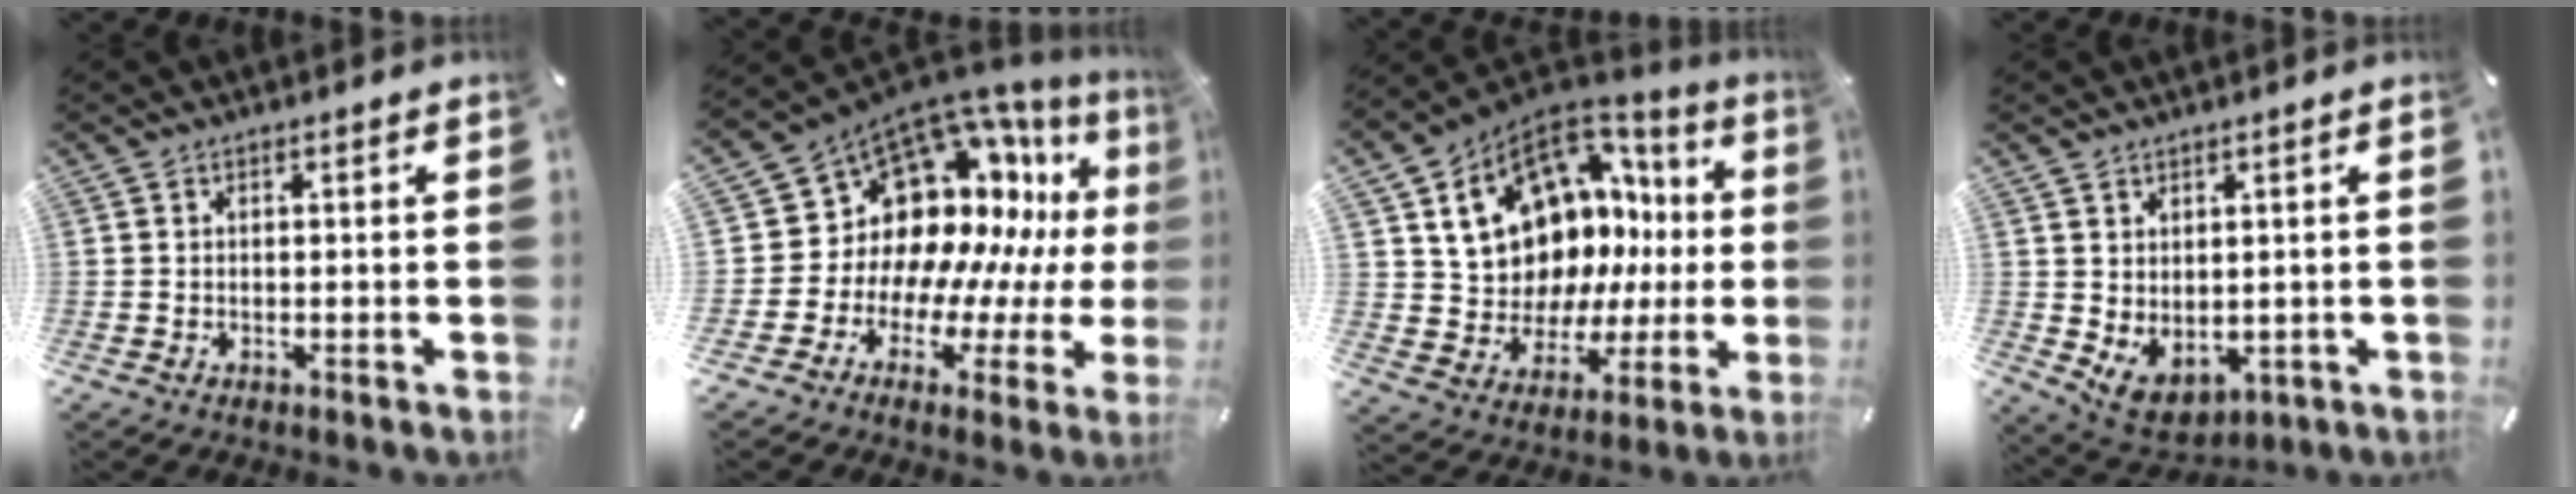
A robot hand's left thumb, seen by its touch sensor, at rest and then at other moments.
{"total": 16.2, "force": [6.5, 12.8, 7.3], "torque": [-0.123, -0.092, 0.138]}
{"total": 16.5, "force": [7.0, 12.5, 8.3], "torque": [-0.146, -0.052, 0.147]}
{"total": 4.2, "force": [0.8, 3.7, 1.8], "torque": [-0.037, -0.010, 0.021]}